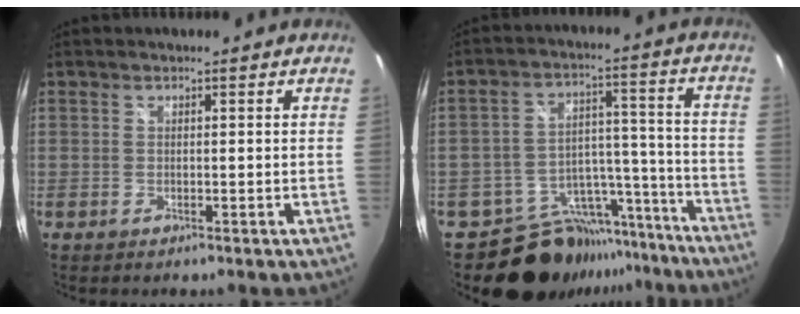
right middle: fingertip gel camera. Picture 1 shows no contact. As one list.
[{"total": 17.6, "force": [-15.1, 8.4, 3.4], "torque": [-0.061, 0.058, -0.206]}]